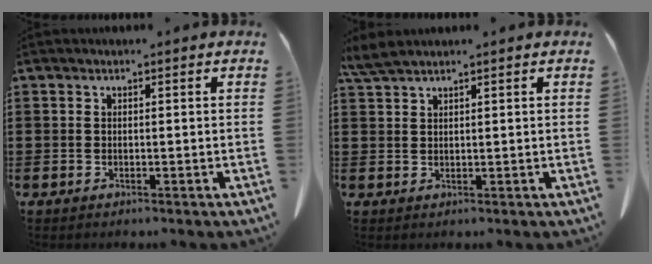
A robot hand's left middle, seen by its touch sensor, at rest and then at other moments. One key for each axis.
{"total": 2.7, "fx": 2.1, "fy": 0.2, "fz": 1.6, "tx": -0.038, "ty": -0.002, "tz": 0.041}